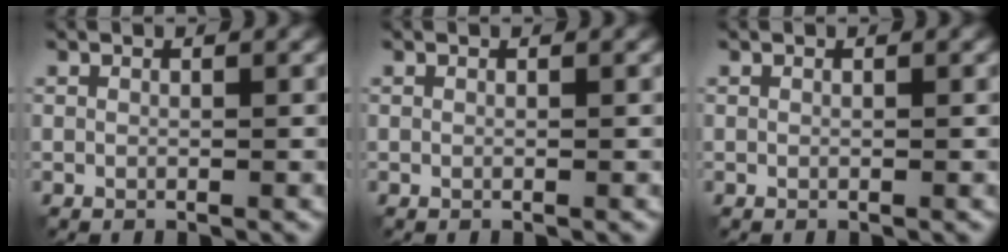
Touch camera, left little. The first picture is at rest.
{"total": 0.0}
{"total": 0.0}